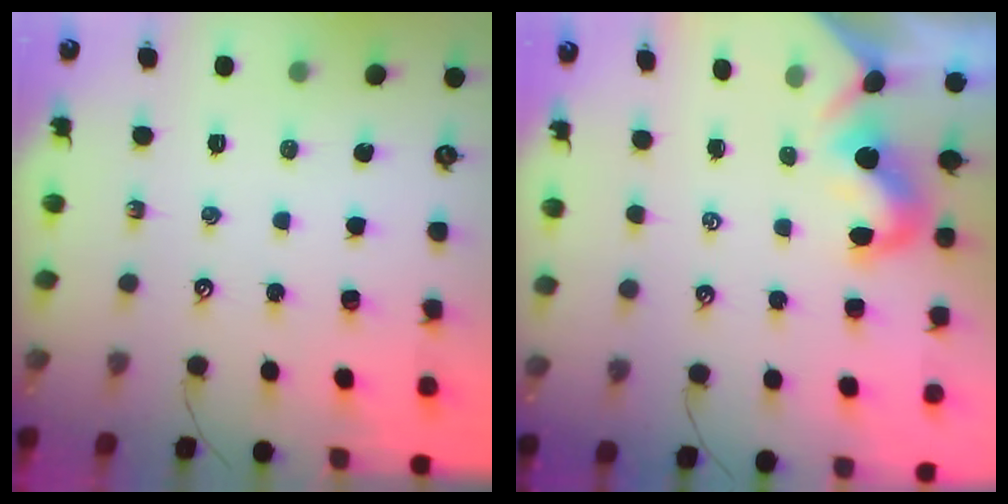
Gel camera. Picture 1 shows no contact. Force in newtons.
{"total": 2.1, "press": 2.0, "slide": 0.5}